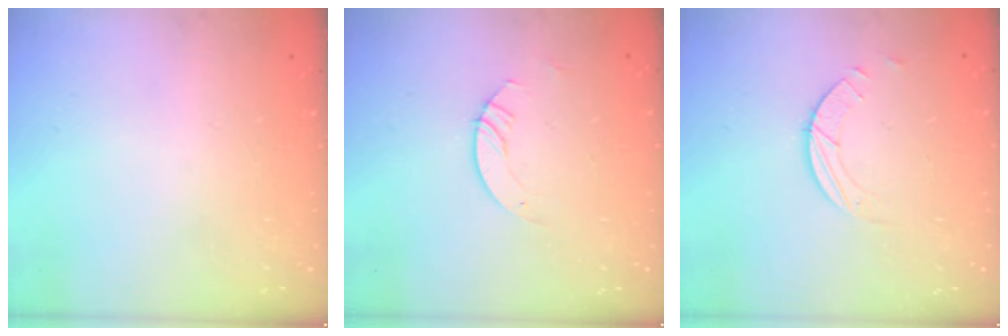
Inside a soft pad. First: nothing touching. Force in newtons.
{"total": 2.1, "press": 2.1, "slide": 0.2}
{"total": 1.5, "press": 1.5, "slide": 0.1}